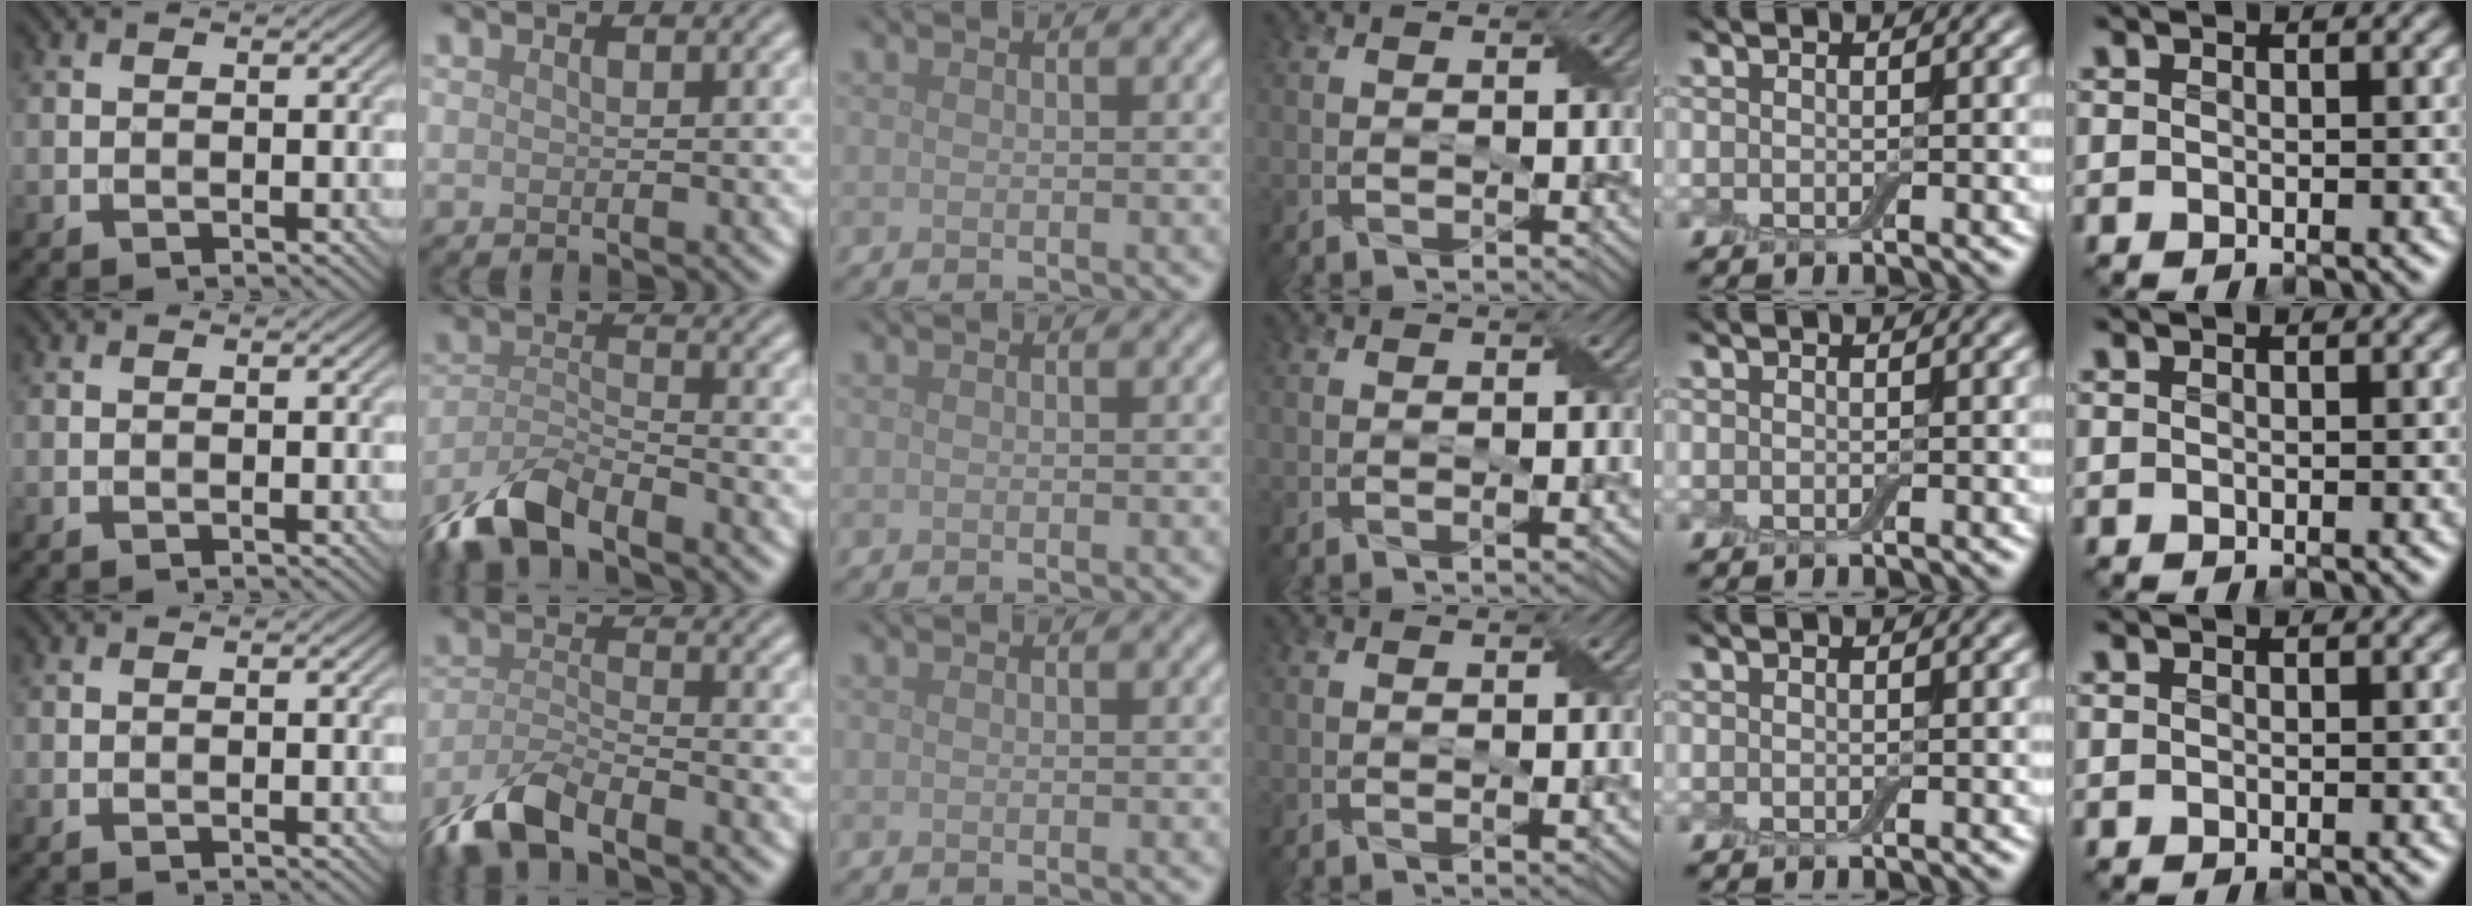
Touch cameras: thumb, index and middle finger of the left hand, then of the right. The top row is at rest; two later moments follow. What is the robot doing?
{"motion": "peel", "object": "small bumper sticker"}